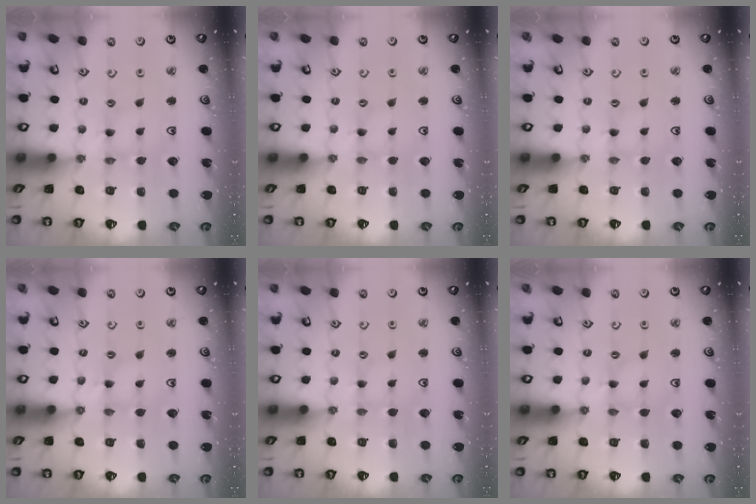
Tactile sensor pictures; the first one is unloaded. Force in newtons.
{"total": 0.6, "press": 0.6, "slide": 0.2}
{"total": 0.0}
{"total": 0.0}
{"total": 0.0}
{"total": 0.0}